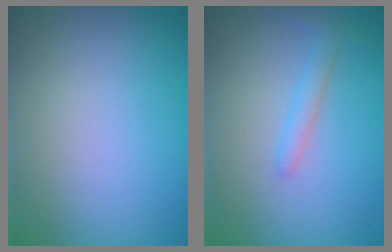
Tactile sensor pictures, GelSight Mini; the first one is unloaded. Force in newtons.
{"total": 1.4, "press": 1.4, "slide": 0.0}